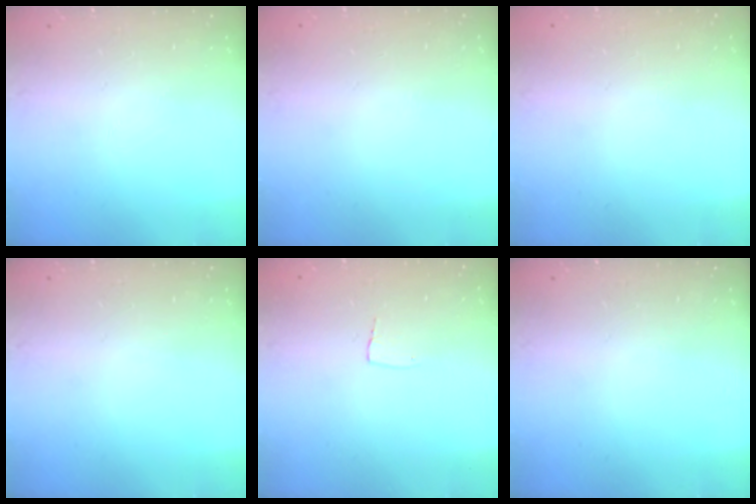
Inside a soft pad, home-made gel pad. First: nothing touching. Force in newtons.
{"total": 0.0}
{"total": 0.0}
{"total": 0.0}
{"total": 2.6, "press": 2.6, "slide": 0.1}
{"total": 0.0}